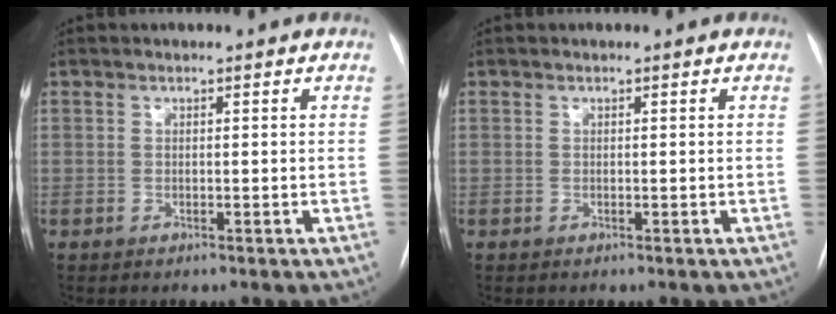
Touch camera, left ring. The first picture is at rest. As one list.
[{"total": 0.0}]